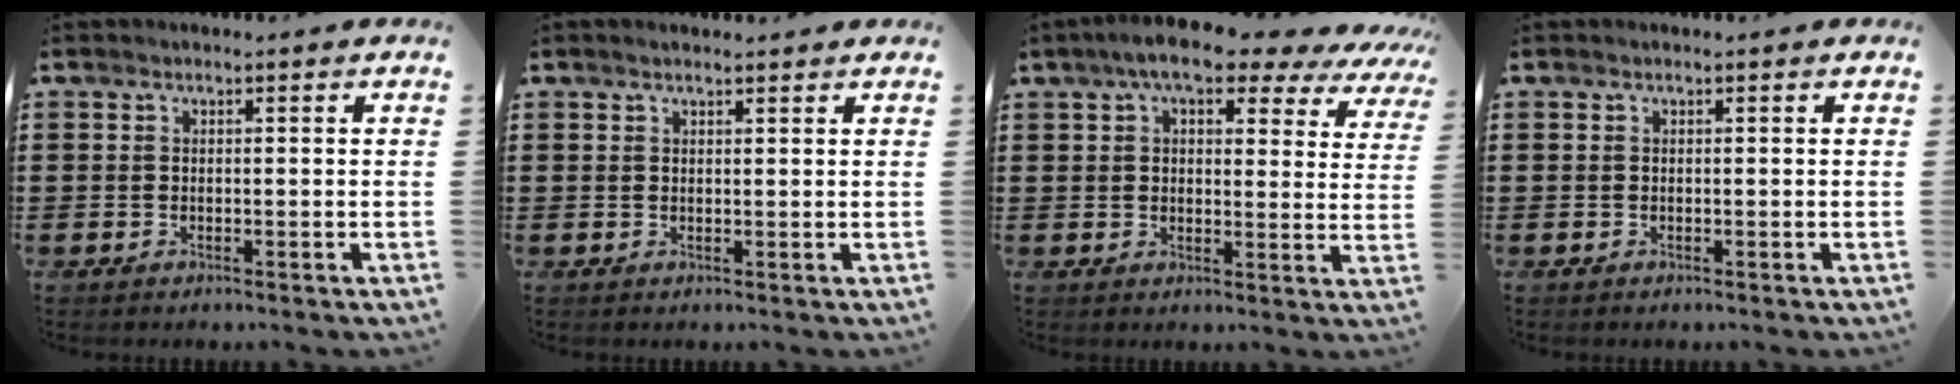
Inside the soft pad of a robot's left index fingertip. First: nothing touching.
{"total": 0.9, "force": [0.8, 0.1, 0.4], "torque": [-0.009, 0.001, 0.015]}
{"total": 8.1, "force": [6.3, 2.3, 4.6], "torque": [-0.086, -0.022, 0.106]}
{"total": 0.0}